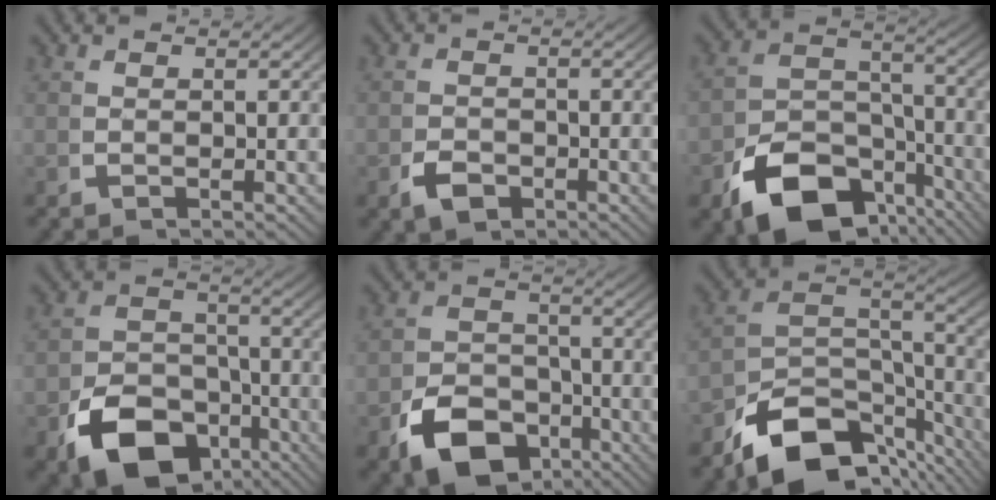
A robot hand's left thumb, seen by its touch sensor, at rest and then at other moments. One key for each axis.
{"total": 2.3, "fx": -1.5, "fy": 1.3, "fz": 1.2, "tx": -0.020, "ty": -0.006, "tz": -0.023}
{"total": 10.7, "fx": -5.0, "fy": 6.6, "fz": 6.7, "tx": -0.118, "ty": -0.033, "tz": -0.071}
{"total": 11.4, "fx": -5.7, "fy": 7.7, "fz": 6.2, "tx": -0.104, "ty": -0.043, "tz": -0.077}
{"total": 9.2, "fx": -4.8, "fy": 6.3, "fz": 4.6, "tx": -0.072, "ty": -0.032, "tz": -0.067}
{"total": 11.4, "fx": -5.1, "fy": 6.6, "fz": 7.8, "tx": -0.155, "ty": -0.035, "tz": -0.070}